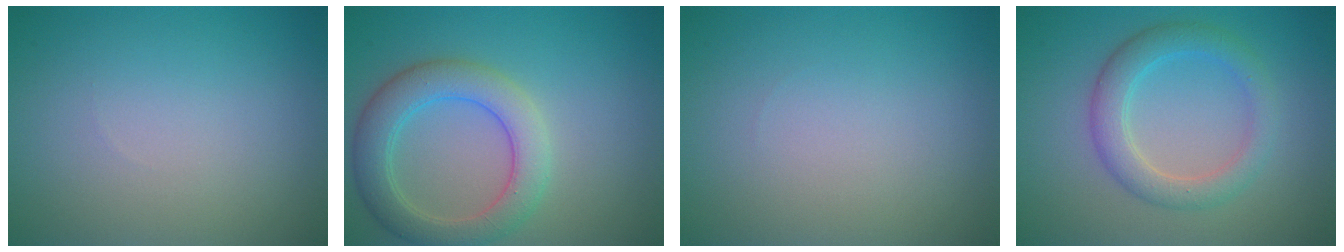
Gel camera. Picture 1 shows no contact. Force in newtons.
{"total": 5.1, "press": 5.1, "slide": 0.0}
{"total": 0.0}
{"total": 3.6, "press": 3.6, "slide": 0.2}